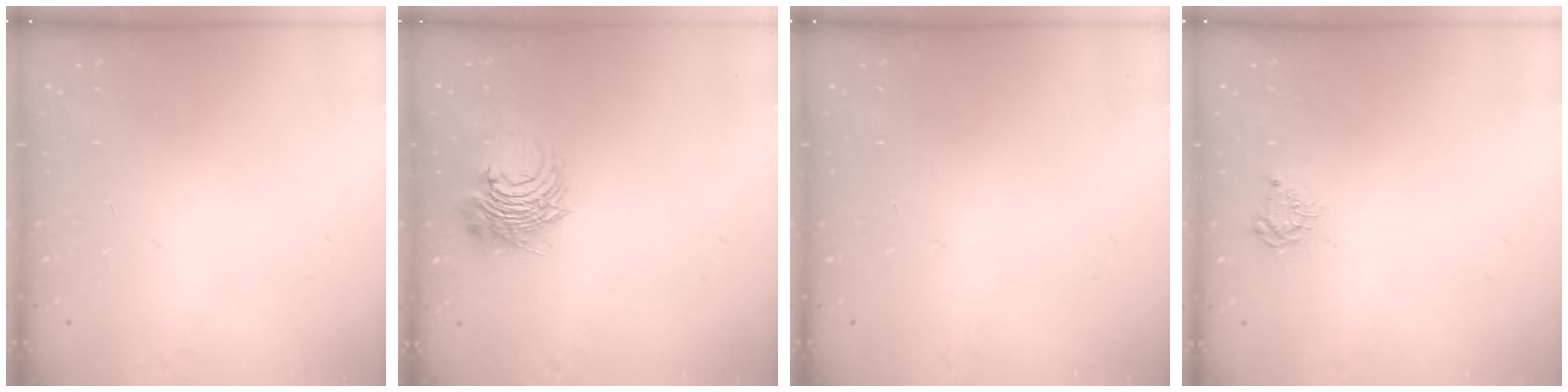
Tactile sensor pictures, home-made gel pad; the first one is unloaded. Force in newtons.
{"total": 9.1, "press": 9.1, "slide": 0.4}
{"total": 0.0}
{"total": 4.8, "press": 4.8, "slide": 0.6}